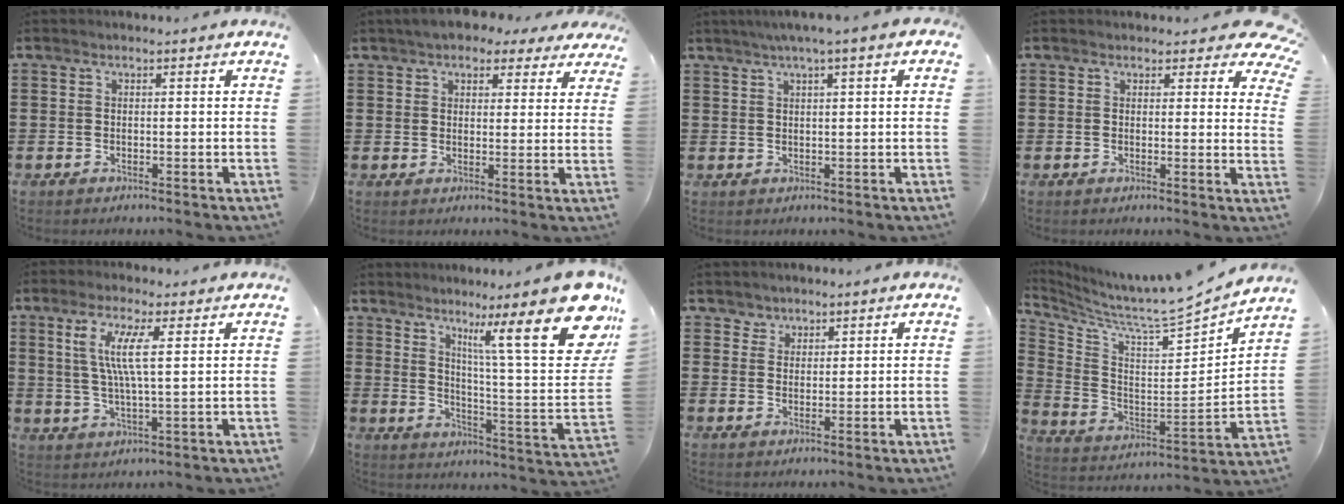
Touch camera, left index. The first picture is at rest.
{"total": 4.8, "force": [4.1, 1.8, 1.8], "torque": [-0.041, -0.002, 0.074]}
{"total": 2.2, "force": [1.1, 0.3, 1.9], "torque": [-0.037, 0.003, 0.019]}
{"total": 3.2, "force": [2.6, 1.5, 1.1], "torque": [-0.017, -0.008, 0.045]}
{"total": 6.5, "force": [2.7, 1.4, 5.8], "torque": [-0.124, 0.003, 0.045]}
{"total": 18.8, "force": [10.1, 3.3, 15.5], "torque": [-0.251, -0.052, 0.157]}
{"total": 2.4, "force": [1.8, 1.5, -0.2], "torque": [-0.005, 0.005, 0.034]}
{"total": 5.9, "force": [5.6, -0.1, 1.6], "torque": [-0.070, -0.062, 0.086]}